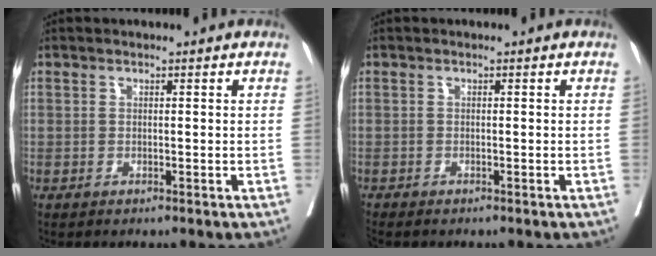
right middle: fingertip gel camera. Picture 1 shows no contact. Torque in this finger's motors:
{"motor_torque": [0.40, -0.47, 0.02, 0.02]}